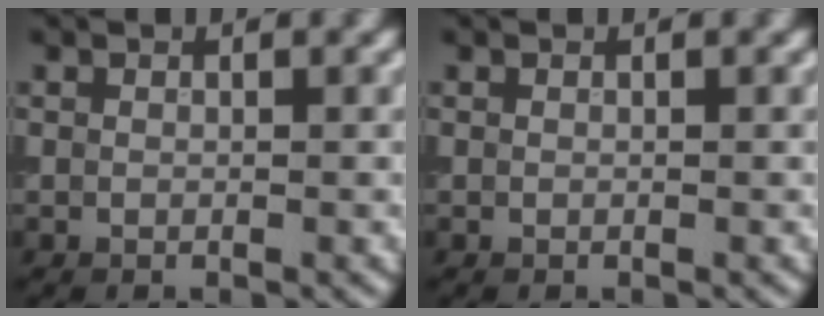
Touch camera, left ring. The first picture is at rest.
{"total": 0.0}